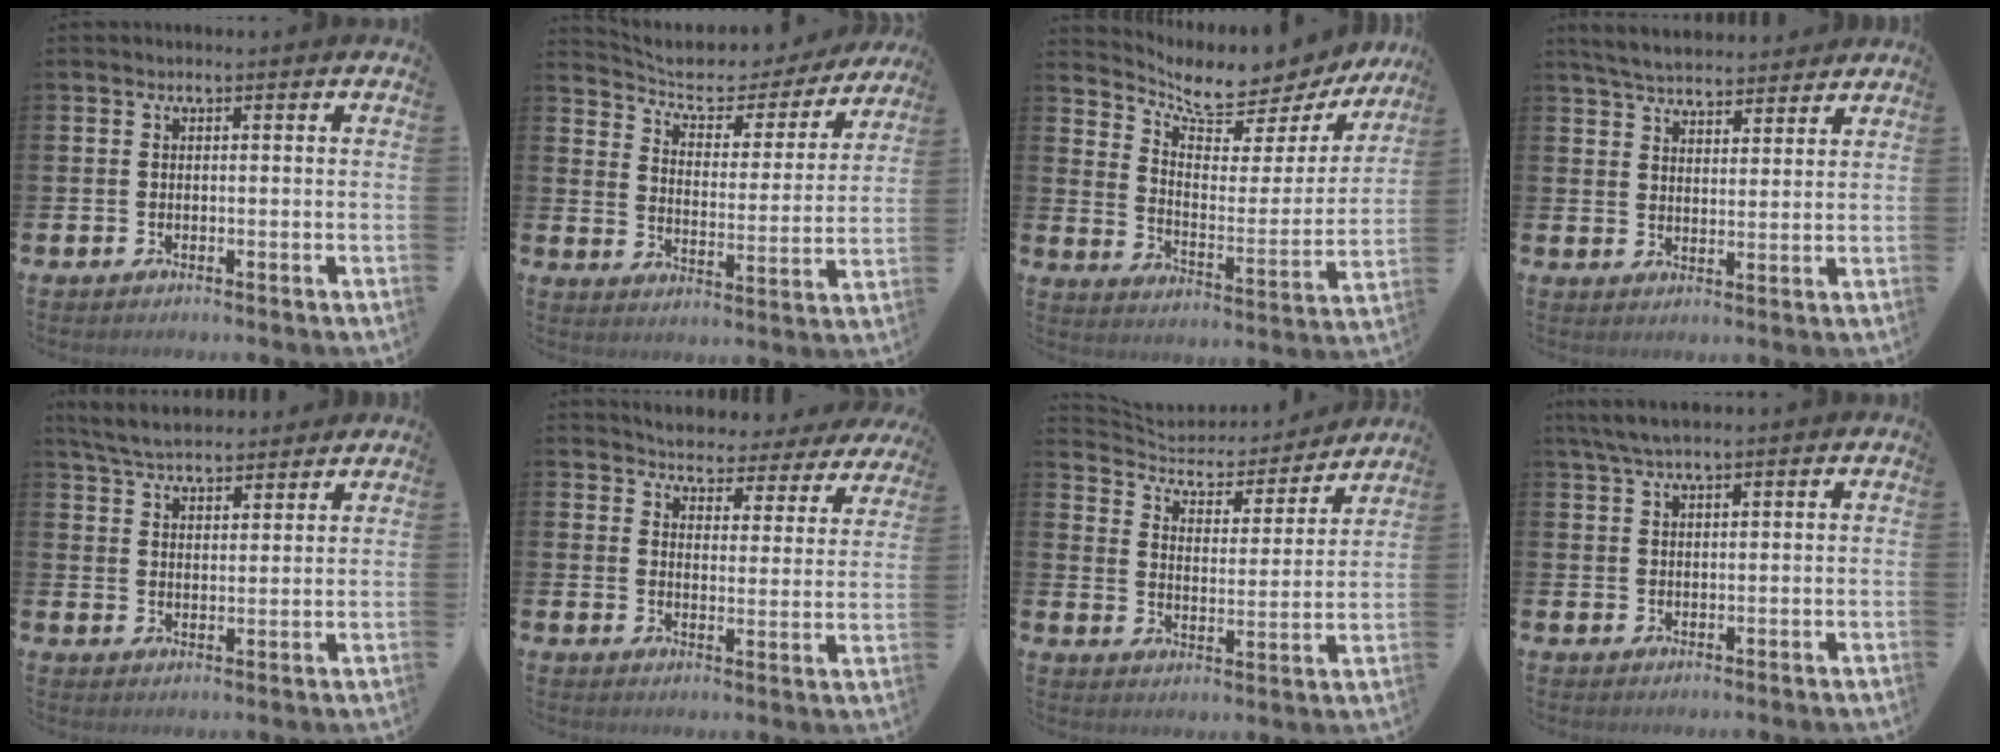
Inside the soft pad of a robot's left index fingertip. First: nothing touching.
{"total": 6.2, "force": [5.7, 2.0, 1.4], "torque": [-0.065, -0.043, 0.095]}
{"total": 7.6, "force": [7.0, 2.0, 2.0], "torque": [-0.068, -0.060, 0.117]}
{"total": 5.4, "force": [5.3, 1.0, 0.7], "torque": [-0.030, -0.025, 0.095]}
{"total": 5.9, "force": [5.7, 1.2, 1.0], "torque": [-0.046, -0.021, 0.104]}
{"total": 4.2, "force": [4.1, 0.6, 0.0], "torque": [-0.022, -0.040, 0.065]}
{"total": 5.8, "force": [5.4, 2.0, 0.9], "torque": [-0.055, -0.043, 0.088]}
{"total": 3.8, "force": [3.2, 0.7, 2.0], "torque": [-0.052, 0.001, 0.060]}